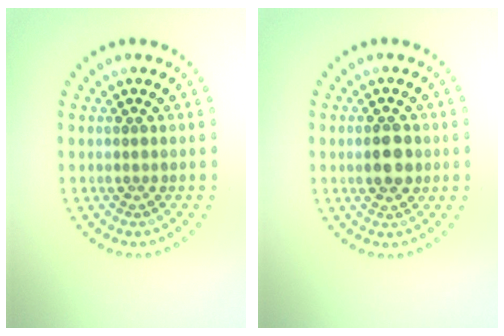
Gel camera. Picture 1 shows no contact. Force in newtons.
{"total": 3.0, "press": 3.0, "slide": 0.1}